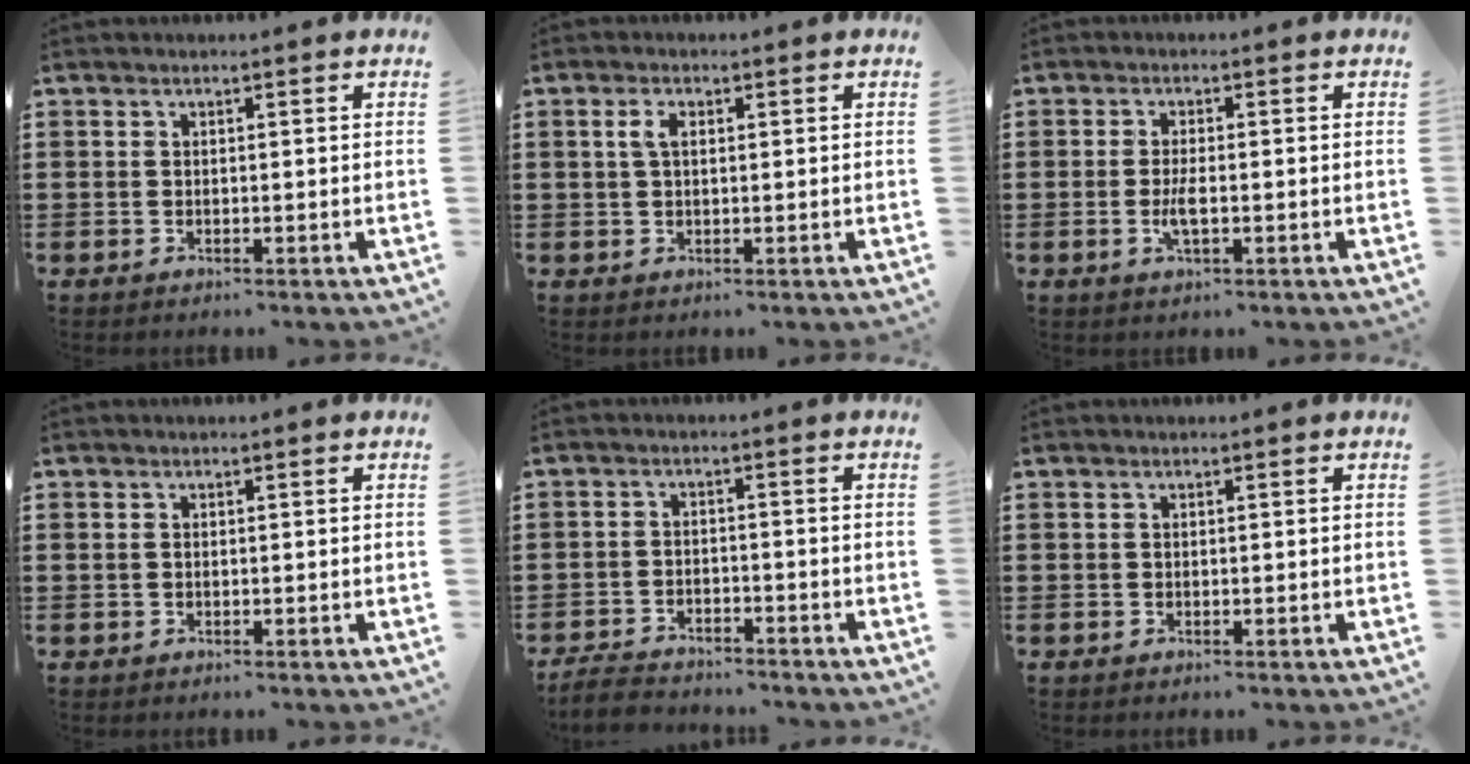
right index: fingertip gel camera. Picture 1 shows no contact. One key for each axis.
{"total": 2.5, "fx": 0.6, "fy": 1.2, "fz": 2.1, "tx": -0.046, "ty": 0.009, "tz": 0.008}
{"total": 3.1, "fx": -0.7, "fy": 0.8, "fz": 2.9, "tx": -0.064, "ty": -0.006, "tz": -0.018}
{"total": 0.6, "fx": 0.1, "fy": 0.5, "fz": 0.4, "tx": -0.010, "ty": 0.002, "tz": 0.002}
{"total": 3.8, "fx": -3.8, "fy": 0.6, "fz": 0.4, "tx": -0.024, "ty": -0.001, "tz": -0.083}
{"total": 0.0}